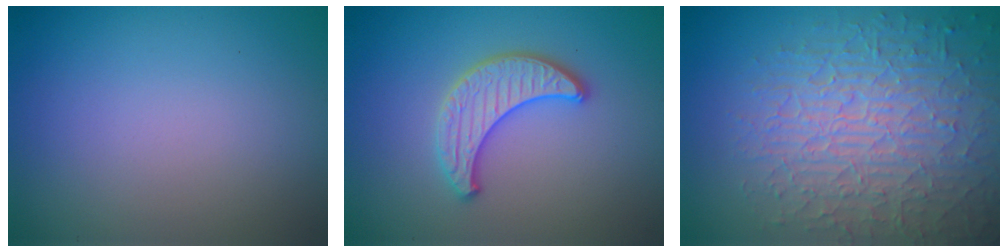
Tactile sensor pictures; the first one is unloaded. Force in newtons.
{"total": 3.3, "press": 3.3, "slide": 0.3}
{"total": 9.0, "press": 6.1, "slide": 6.6}